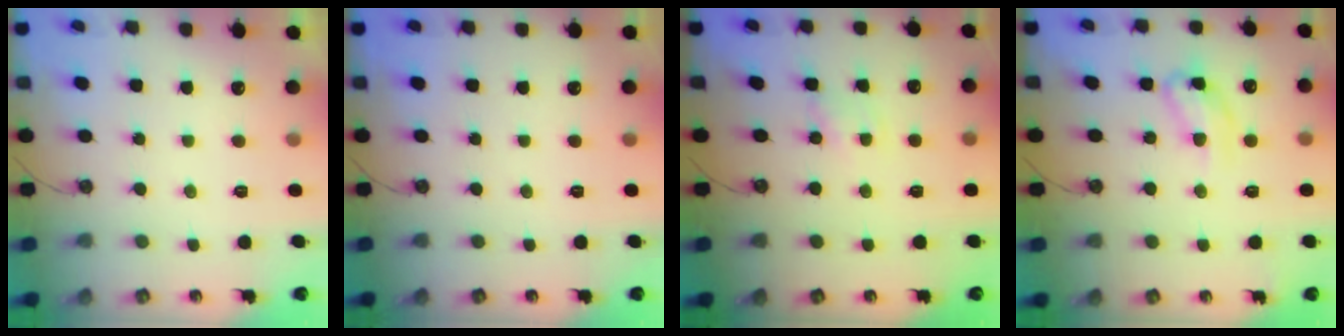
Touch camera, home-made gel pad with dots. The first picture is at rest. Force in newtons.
{"total": 0.0}
{"total": 2.7, "press": 2.7, "slide": 0.4}
{"total": 12.3, "press": 12.3, "slide": 0.8}